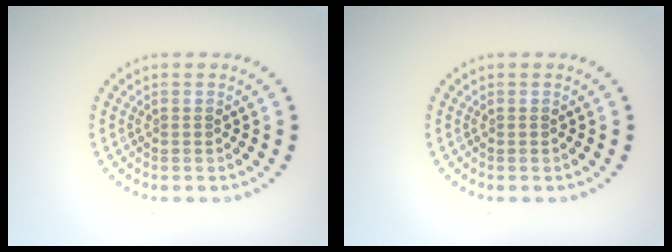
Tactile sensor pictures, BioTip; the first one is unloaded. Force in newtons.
{"total": 0.0}